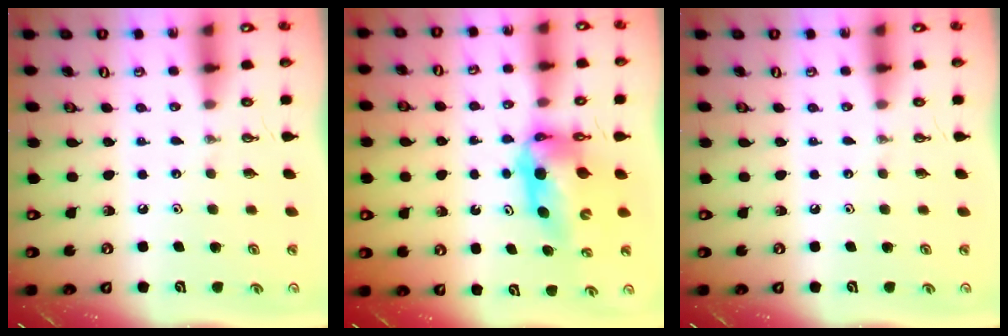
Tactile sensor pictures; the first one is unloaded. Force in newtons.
{"total": 7.5, "press": 7.5, "slide": 0.8}
{"total": 0.0}